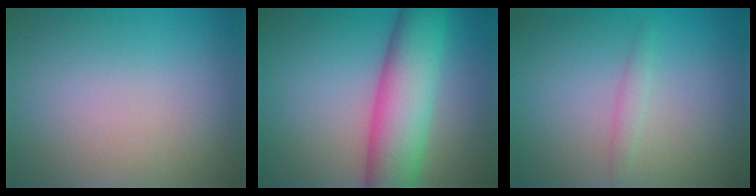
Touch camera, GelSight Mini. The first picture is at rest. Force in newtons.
{"total": 9.3, "press": 9.3, "slide": 0.1}
{"total": 1.0, "press": 1.0, "slide": 0.1}